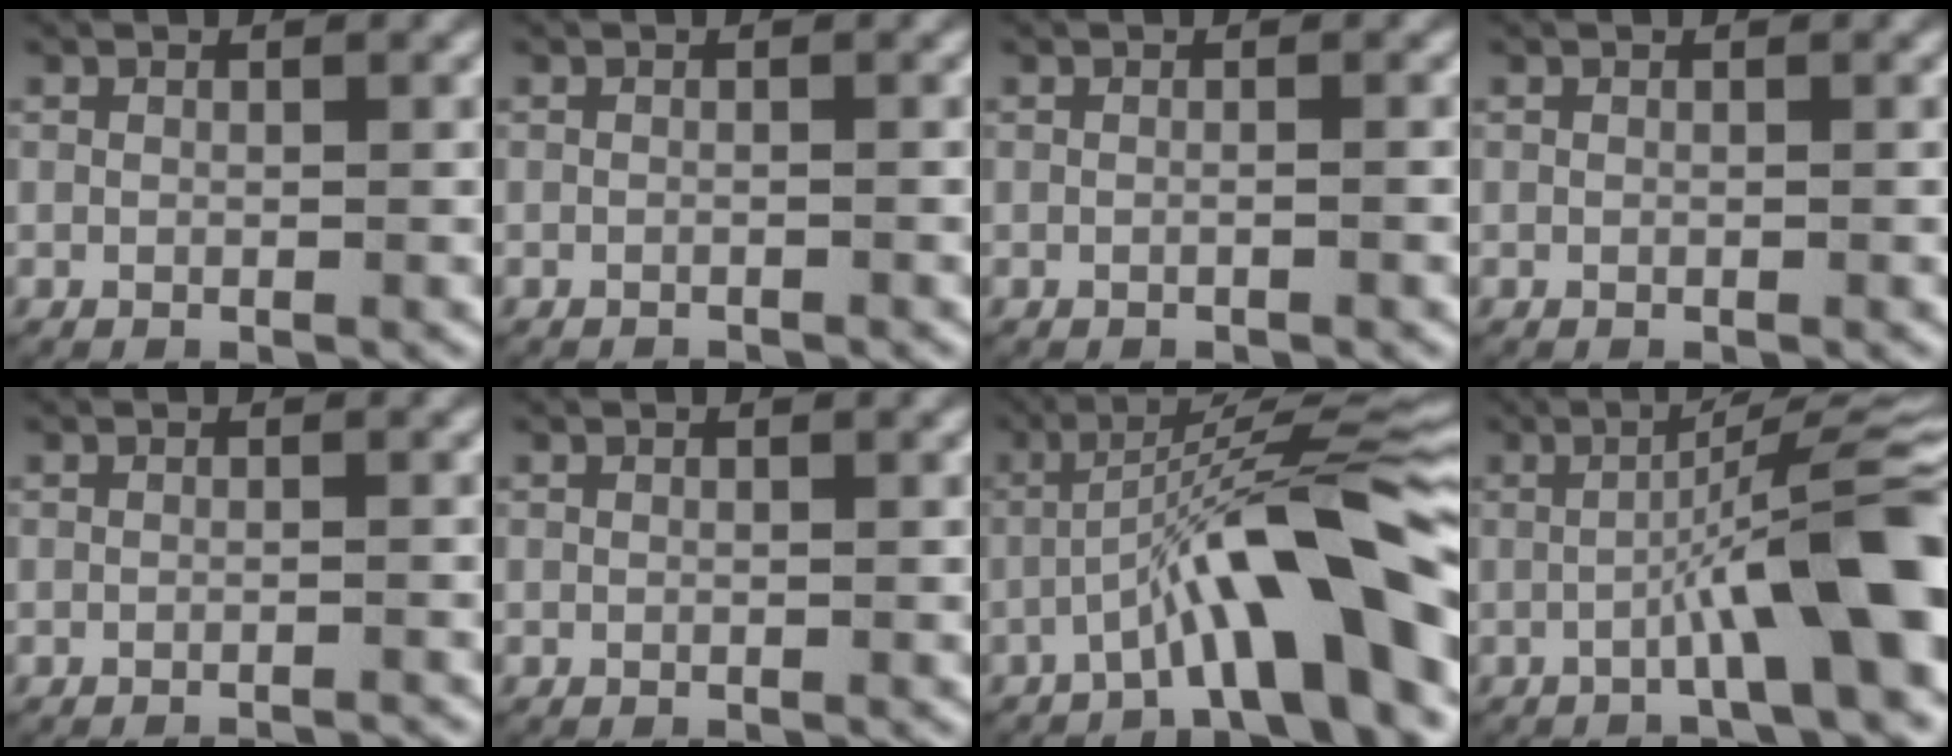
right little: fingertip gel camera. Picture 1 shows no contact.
{"total": 0.5, "force": [-0.5, -0.1, -0.1], "torque": [-0.004, -0.003, -0.007]}
{"total": 0.0}
{"total": 0.0}
{"total": 1.6, "force": [-1.6, 0.0, 0.3], "torque": [0.000, -0.003, -0.023]}
{"total": 0.0}
{"total": 9.2, "force": [-3.9, 1.0, 8.3], "torque": [-0.109, 0.020, -0.061]}
{"total": 8.1, "force": [-2.8, 0.8, 7.6], "torque": [-0.087, 0.014, -0.043]}